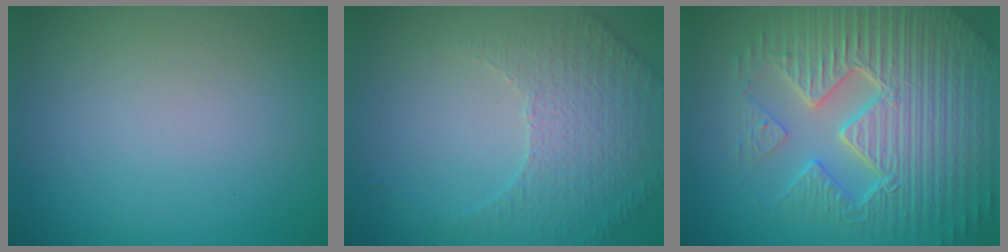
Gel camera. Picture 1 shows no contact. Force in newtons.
{"total": 5.2, "press": 3.6, "slide": 3.8}
{"total": 9.5, "press": 6.8, "slide": 6.7}